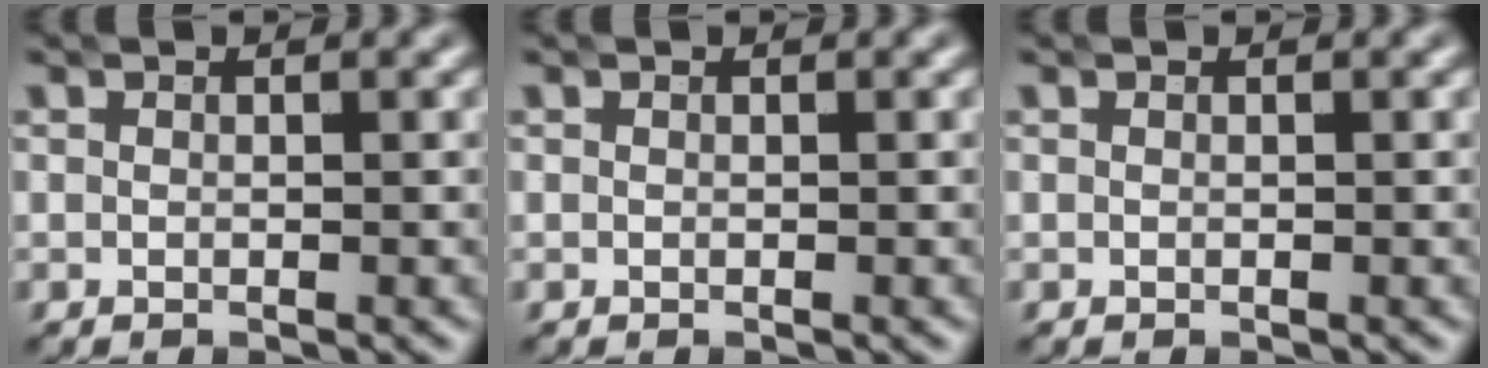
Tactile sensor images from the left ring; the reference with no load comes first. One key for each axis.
{"total": 0.0}
{"total": 0.0}